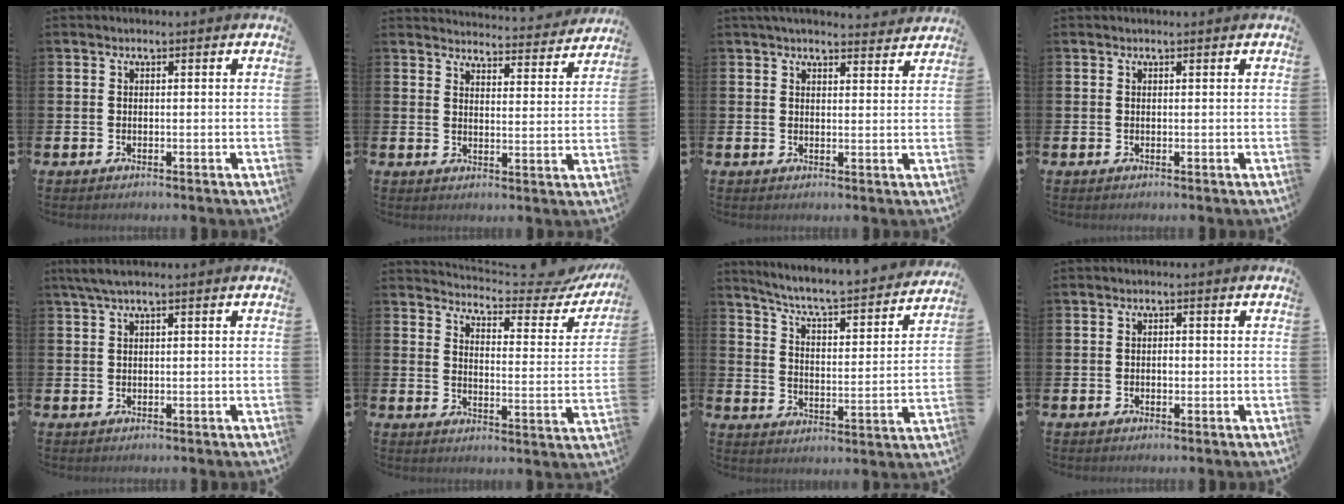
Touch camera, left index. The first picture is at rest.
{"total": 4.0, "force": [4.0, 0.2, 0.2], "torque": [-0.008, -0.037, 0.065]}
{"total": 3.5, "force": [3.4, 0.5, 0.7], "torque": [-0.011, -0.017, 0.060]}
{"total": 0.0}
{"total": 3.5, "force": [2.4, 0.2, 2.6], "torque": [-0.060, 0.004, 0.044]}
{"total": 5.3, "force": [5.0, 0.6, 1.7], "torque": [-0.046, -0.044, 0.078]}
{"total": 5.7, "force": [5.4, 0.1, 2.1], "torque": [-0.069, -0.049, 0.085]}
{"total": 0.9, "force": [-0.3, 0.6, 0.6], "torque": [-0.010, 0.003, -0.007]}